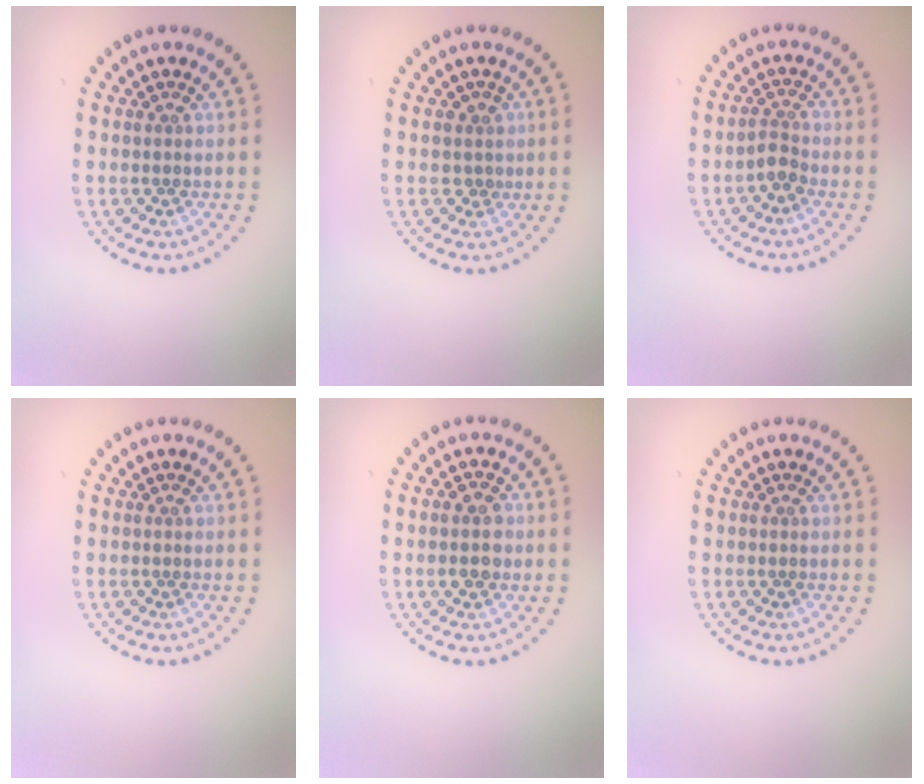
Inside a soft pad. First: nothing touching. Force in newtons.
{"total": 1.6, "press": 1.2, "slide": 1.1}
{"total": 1.7, "press": 1.3, "slide": 1.1}
{"total": 0.0}
{"total": 2.3, "press": 2.3, "slide": 0.0}
{"total": 0.0}